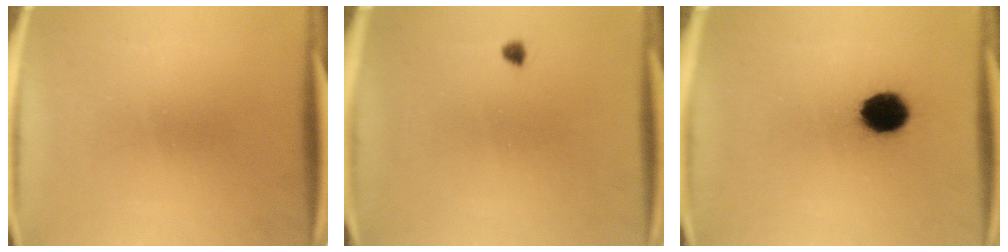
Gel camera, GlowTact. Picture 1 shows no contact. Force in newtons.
{"total": 1.0}
{"total": 9.5}